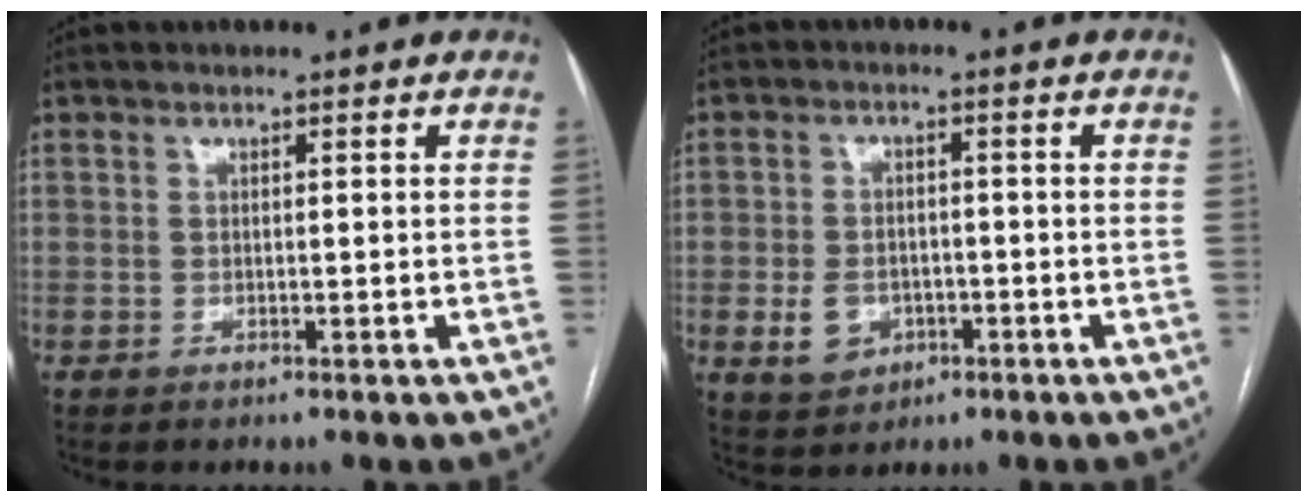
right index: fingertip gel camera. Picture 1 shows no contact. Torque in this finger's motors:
{"motor_torque": [-0.02, -0.18, -0.48, -0.21]}